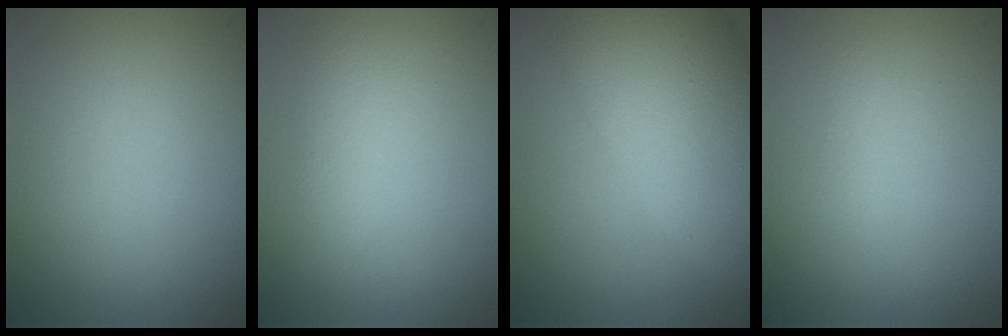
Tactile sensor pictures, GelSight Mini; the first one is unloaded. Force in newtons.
{"total": 1.4, "press": 1.4, "slide": 0.1}
{"total": 10.3, "press": 10.3, "slide": 0.4}
{"total": 0.6, "press": 0.6, "slide": 0.0}